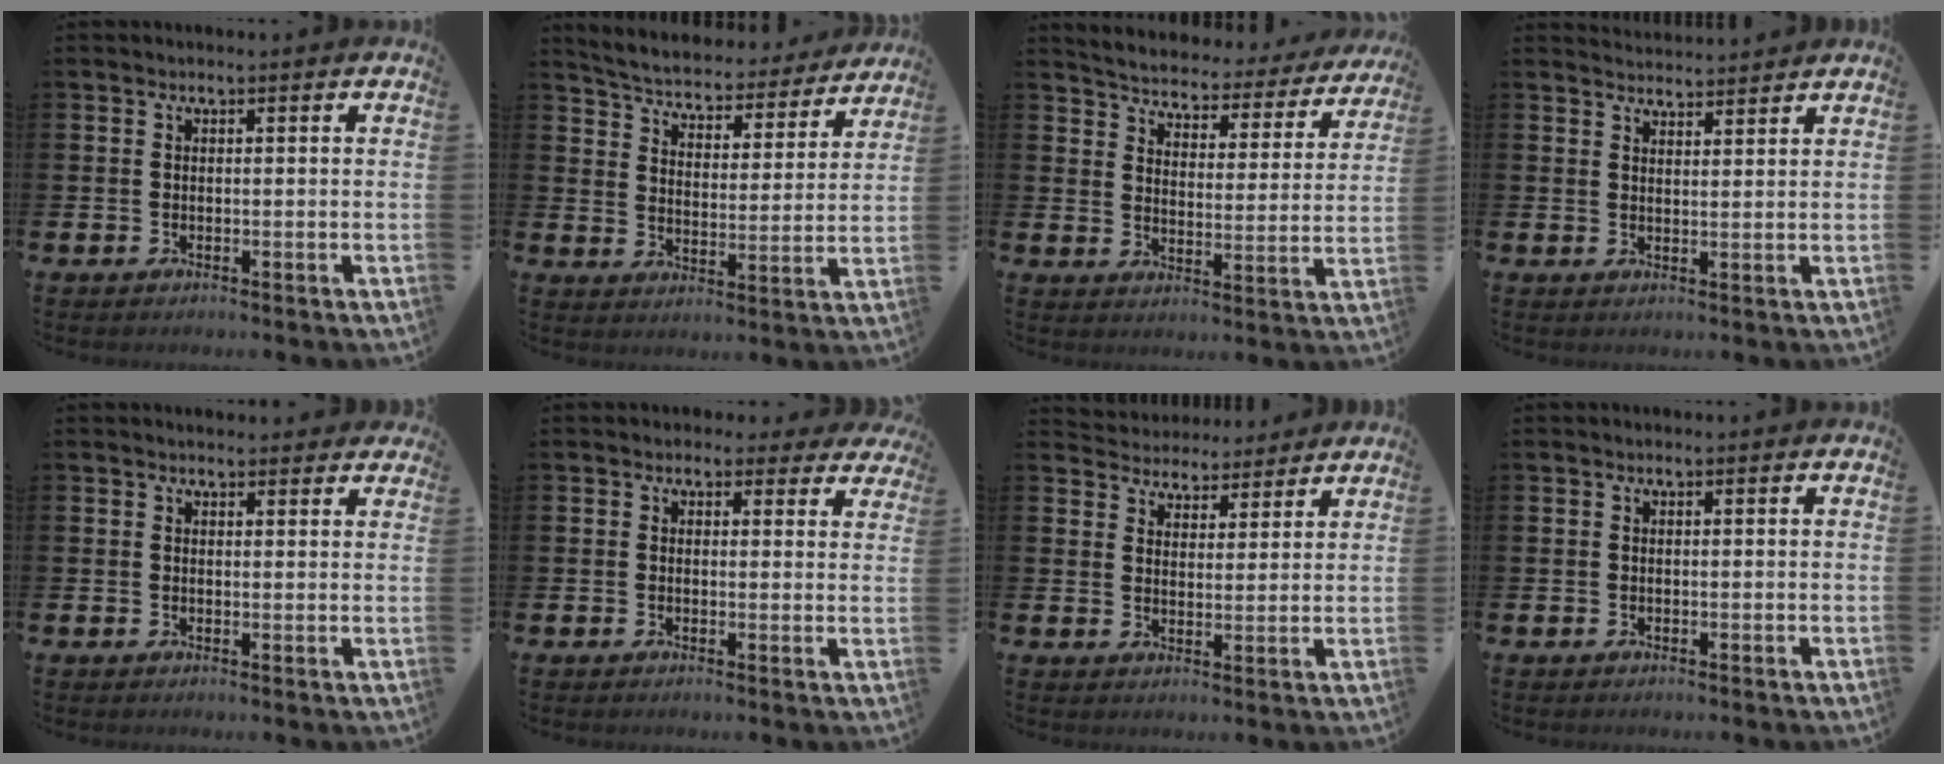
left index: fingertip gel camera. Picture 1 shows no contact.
{"total": 4.8, "force": [4.7, 1.1, 0.7], "torque": [-0.042, -0.041, 0.075]}
{"total": 4.1, "force": [4.0, 0.9, 0.3], "torque": [-0.033, -0.037, 0.063]}
{"total": 3.1, "force": [3.1, 0.2, -0.2], "torque": [0.001, -0.020, 0.056]}
{"total": 1.9, "force": [1.8, 0.6, 0.0], "torque": [0.008, -0.005, 0.031]}
{"total": 2.1, "force": [1.6, 1.3, 0.2], "torque": [0.000, -0.003, 0.025]}
{"total": 4.2, "force": [4.0, 1.3, -0.6], "torque": [-0.004, -0.029, 0.070]}
{"total": 0.0}